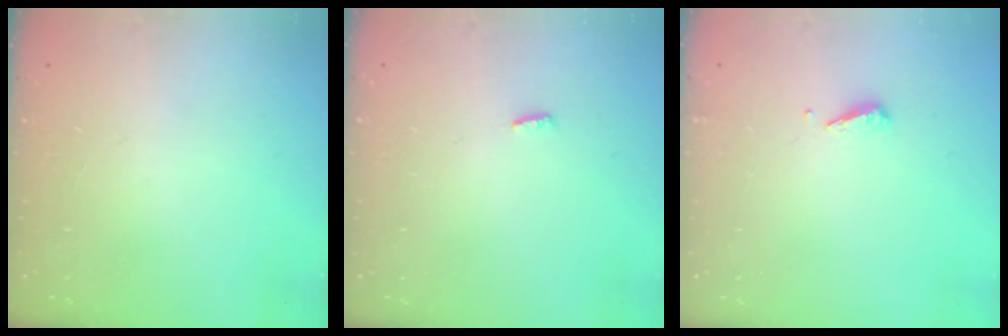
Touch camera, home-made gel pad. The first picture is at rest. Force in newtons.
{"total": 3.0, "press": 2.9, "slide": 0.8}
{"total": 3.1, "press": 3.1, "slide": 0.2}